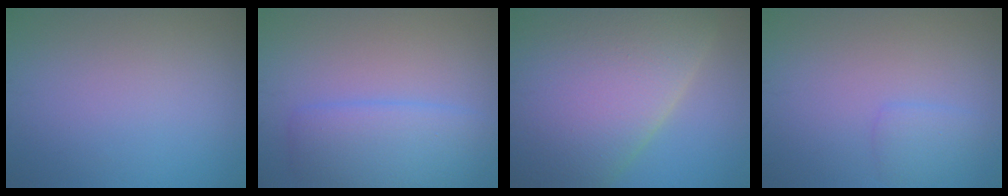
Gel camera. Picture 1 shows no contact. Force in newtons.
{"total": 4.8, "press": 4.8, "slide": 0.1}
{"total": 18.1, "press": 18.0, "slide": 1.1}
{"total": 1.6, "press": 1.6, "slide": 0.1}